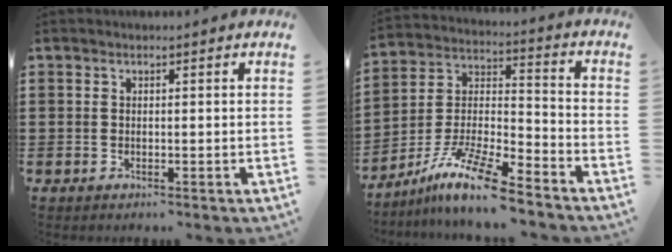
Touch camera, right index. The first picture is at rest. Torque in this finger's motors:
{"motor_torque": [2.14, 0.00, 0.63, 0.19]}